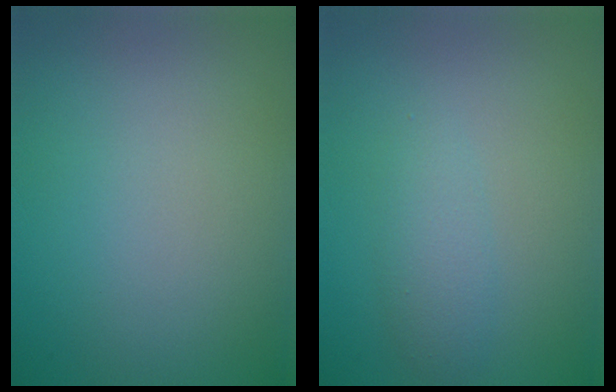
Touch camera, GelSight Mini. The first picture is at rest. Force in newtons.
{"total": 2.0, "press": 2.0, "slide": 0.1}